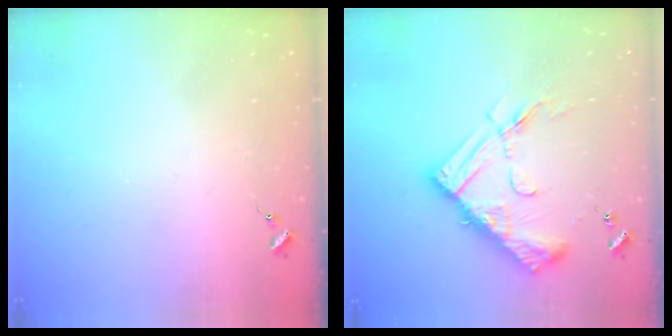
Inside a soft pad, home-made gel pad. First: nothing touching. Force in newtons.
{"total": 16.6, "press": 16.6, "slide": 1.1}